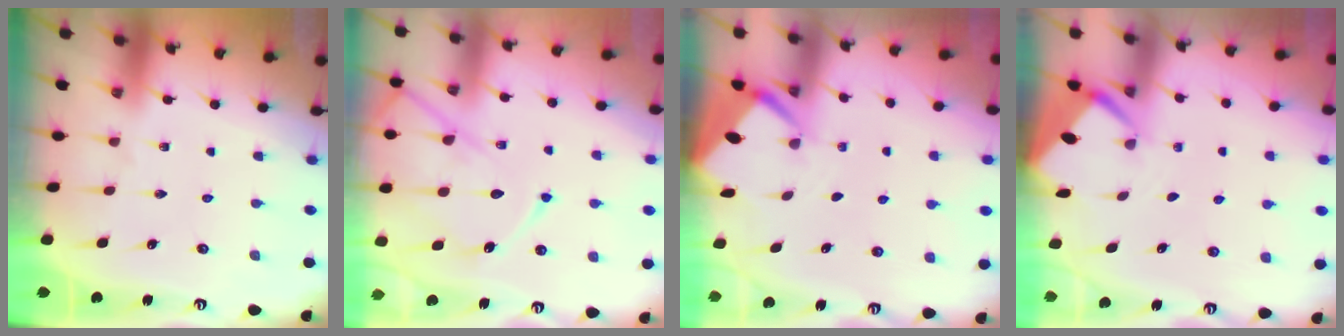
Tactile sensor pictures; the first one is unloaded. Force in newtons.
{"total": 13.5, "press": 13.5, "slide": 1.1}
{"total": 2.8, "press": 2.7, "slide": 0.3}
{"total": 2.6, "press": 2.6, "slide": 0.0}